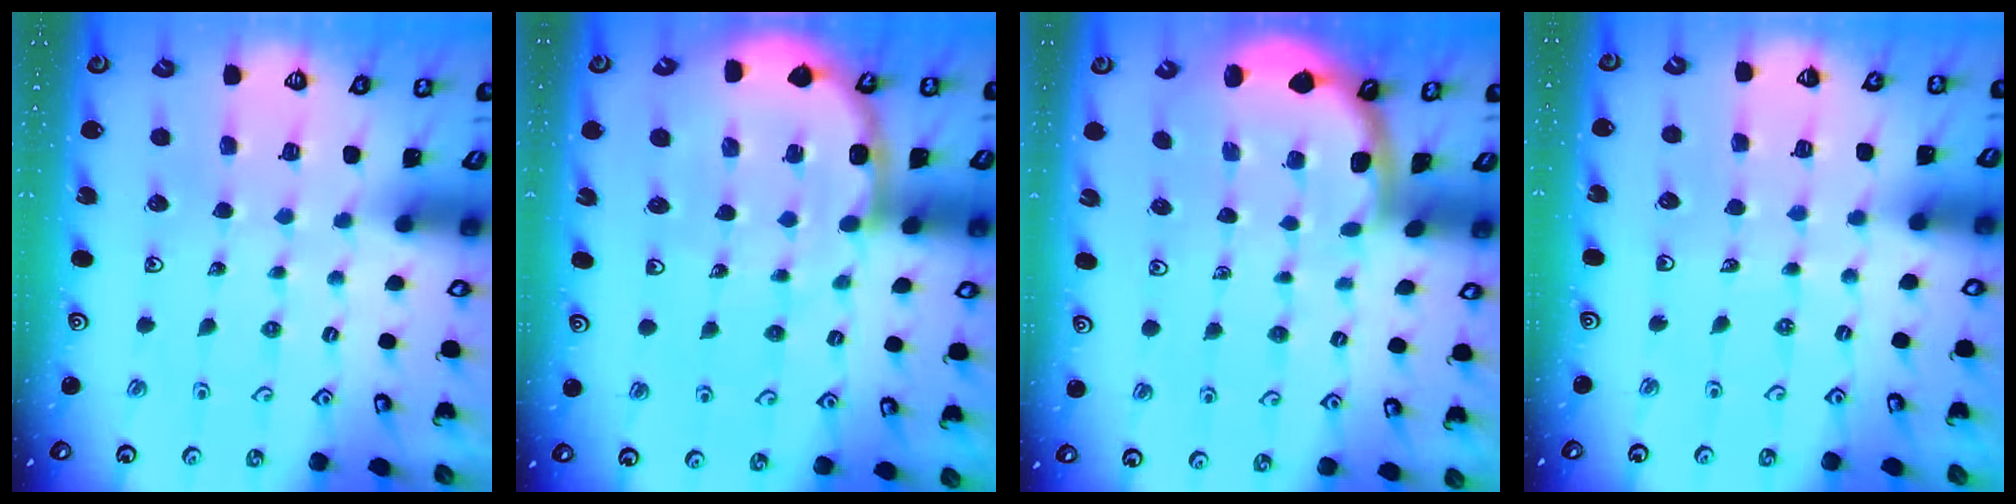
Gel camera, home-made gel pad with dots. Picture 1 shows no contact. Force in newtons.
{"total": 9.9, "press": 9.4, "slide": 3.0}
{"total": 1.8, "press": 1.8, "slide": 0.1}
{"total": 3.8, "press": 3.6, "slide": 1.3}